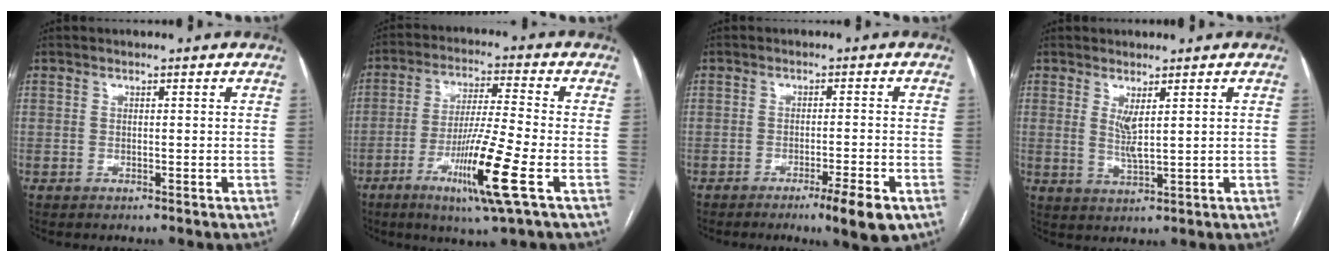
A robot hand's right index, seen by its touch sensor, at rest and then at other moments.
{"total": 12.7, "force": [-5.1, -0.7, 11.6], "torque": [-0.219, -0.023, -0.094]}
{"total": 6.2, "force": [-3.6, 0.2, 5.1], "torque": [-0.071, -0.010, -0.053]}
{"total": 3.1, "force": [1.1, 0.2, 2.9], "torque": [-0.063, -0.011, 0.028]}